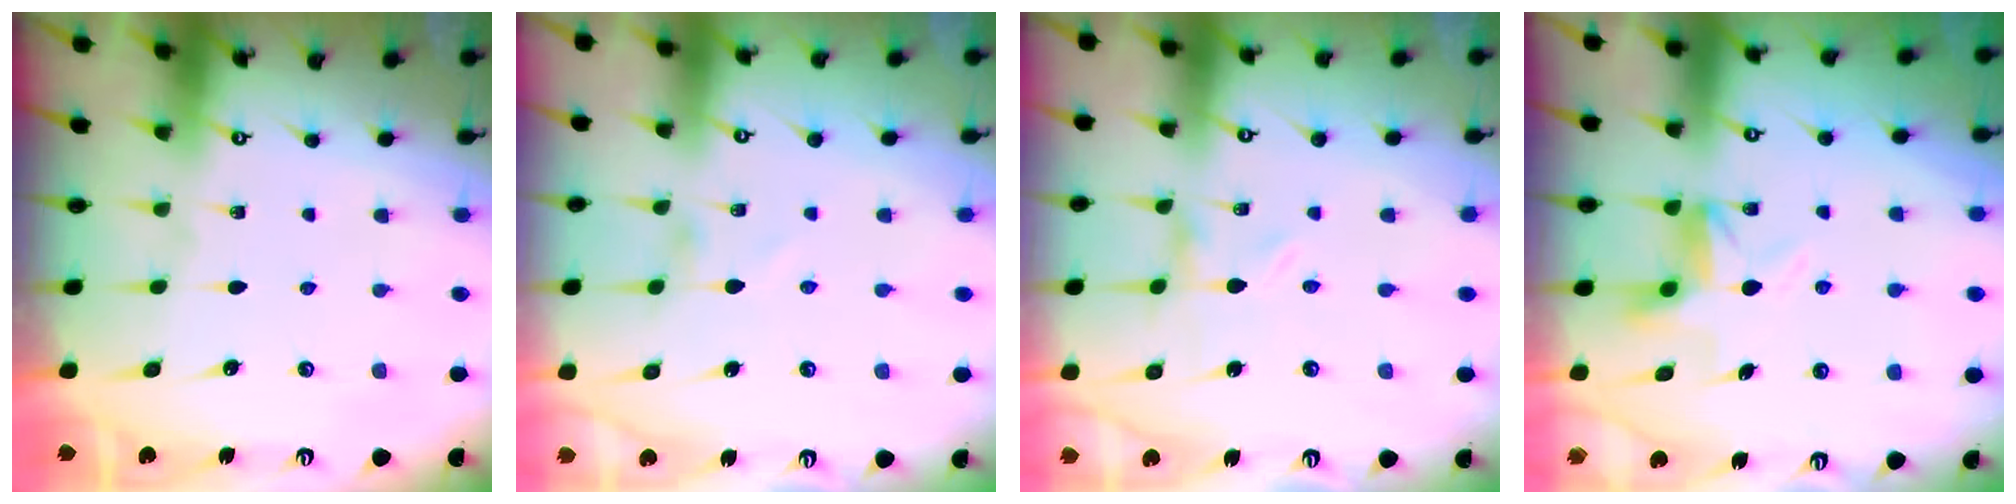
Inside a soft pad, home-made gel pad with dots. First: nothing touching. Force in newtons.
{"total": 0.6, "press": 0.6, "slide": 0.1}
{"total": 0.0}
{"total": 6.2, "press": 5.9, "slide": 1.9}